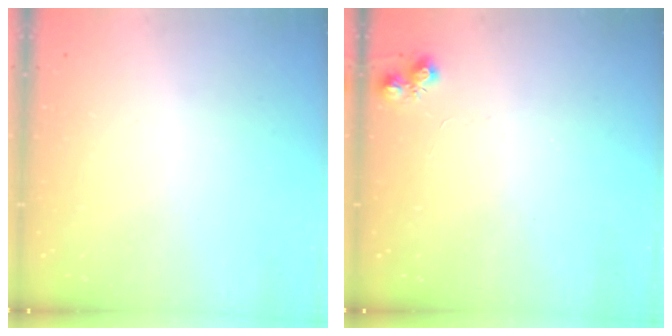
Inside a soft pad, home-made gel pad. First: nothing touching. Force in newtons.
{"total": 6.3, "press": 6.3, "slide": 0.9}